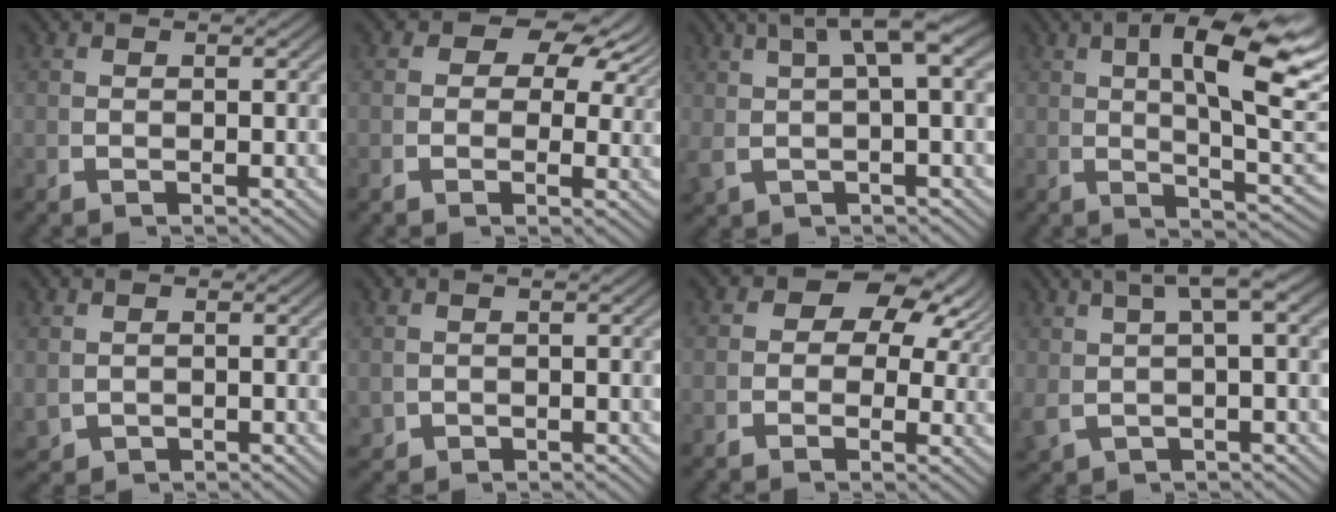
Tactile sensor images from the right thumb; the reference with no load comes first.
{"total": 3.8, "force": [1.3, 2.6, 2.5], "torque": [-0.041, -0.004, 0.020]}
{"total": 6.7, "force": [3.3, 2.5, 5.2], "torque": [-0.066, 0.032, 0.052]}
{"total": 10.8, "force": [2.8, 4.2, 9.6], "torque": [-0.122, 0.009, 0.040]}
{"total": 2.2, "force": [0.2, 2.0, 0.7], "torque": [-0.023, -0.015, 0.019]}
{"total": 1.3, "force": [0.1, 1.2, 0.3], "torque": [-0.013, -0.009, 0.012]}
{"total": 5.4, "force": [1.6, 3.6, 3.7], "torque": [-0.061, -0.005, 0.025]}
{"total": 6.1, "force": [3.0, 2.5, 4.6], "torque": [-0.061, 0.025, 0.050]}